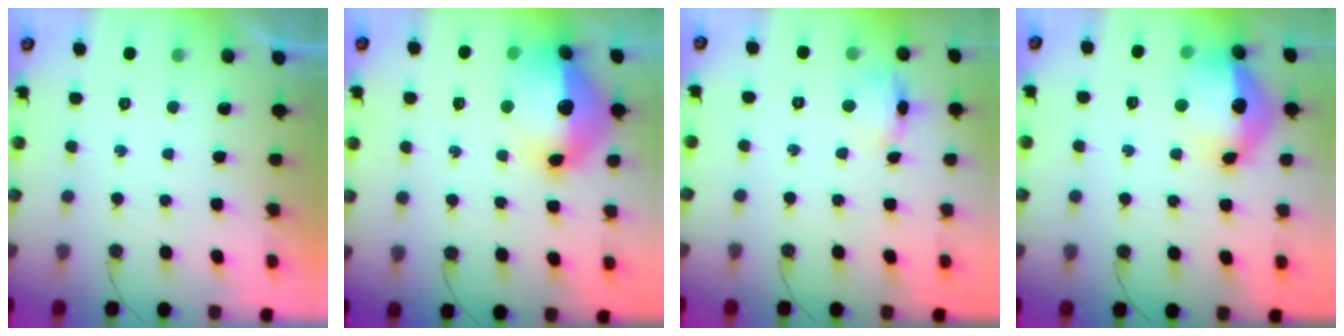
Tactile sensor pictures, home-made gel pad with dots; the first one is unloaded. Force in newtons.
{"total": 19.1, "press": 19.0, "slide": 1.7}
{"total": 7.1, "press": 7.0, "slide": 1.1}
{"total": 16.2, "press": 16.1, "slide": 1.5}